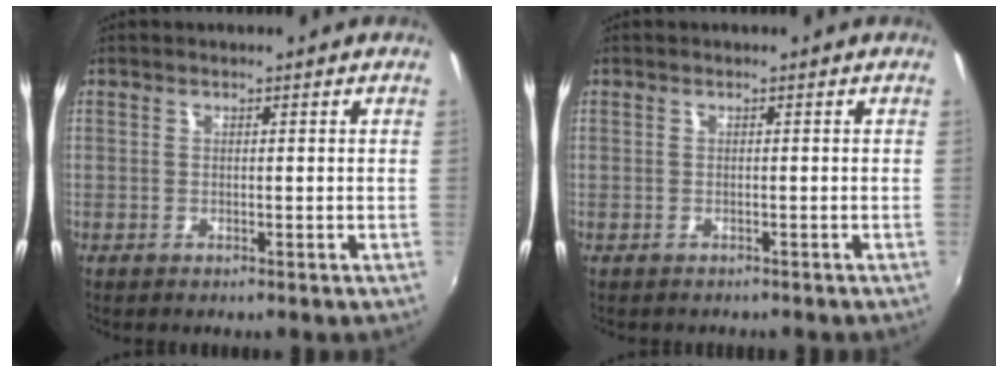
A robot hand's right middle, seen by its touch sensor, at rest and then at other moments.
{"total": 1.2, "force": [-0.8, 0.9, -0.1], "torque": [-0.005, 0.000, -0.011]}